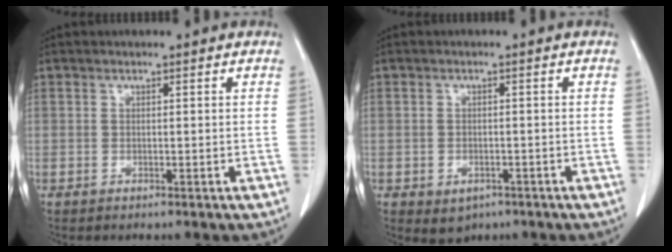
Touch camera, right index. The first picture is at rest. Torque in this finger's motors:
{"motor_torque": [0.45, -0.39, 0.08, 0.01]}